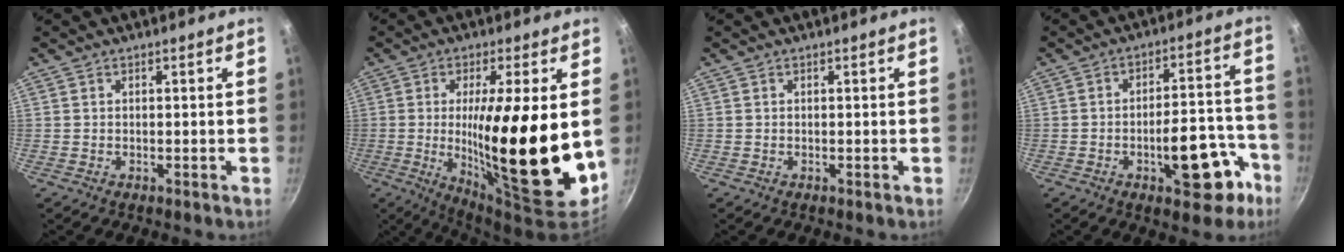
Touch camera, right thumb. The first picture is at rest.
{"total": 21.3, "force": [0.3, 4.3, 20.9], "torque": [-0.333, -0.024, 0.007]}
{"total": 0.0}
{"total": 13.9, "force": [-6.2, 6.3, 10.7], "torque": [-0.097, 0.056, -0.079]}